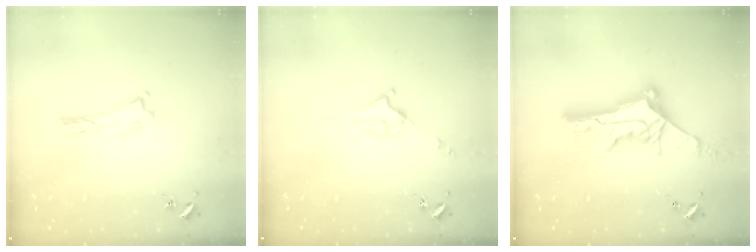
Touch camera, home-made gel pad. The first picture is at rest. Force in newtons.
{"total": 5.1, "press": 5.1, "slide": 0.6}
{"total": 11.3, "press": 11.2, "slide": 1.1}